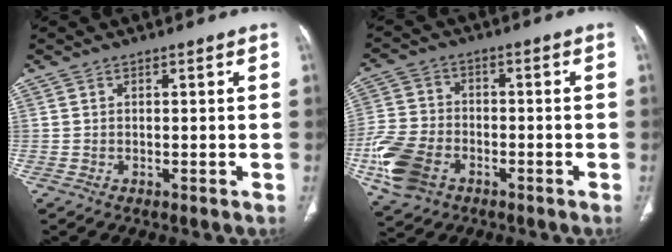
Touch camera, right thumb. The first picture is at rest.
{"total": 12.3, "force": [-4.9, 8.5, 7.3], "torque": [-0.157, 0.011, -0.093]}